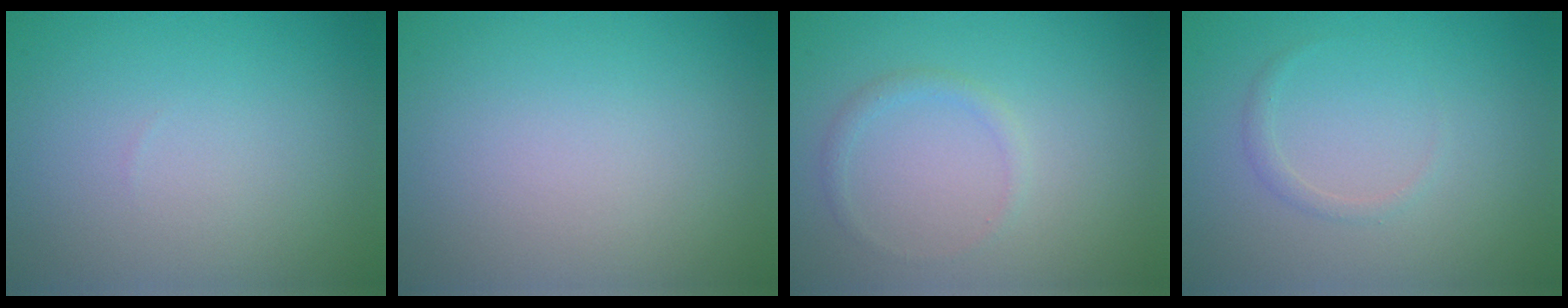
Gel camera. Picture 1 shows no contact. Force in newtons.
{"total": 0.0}
{"total": 1.0, "press": 1.0, "slide": 0.0}
{"total": 0.8, "press": 0.8, "slide": 0.2}